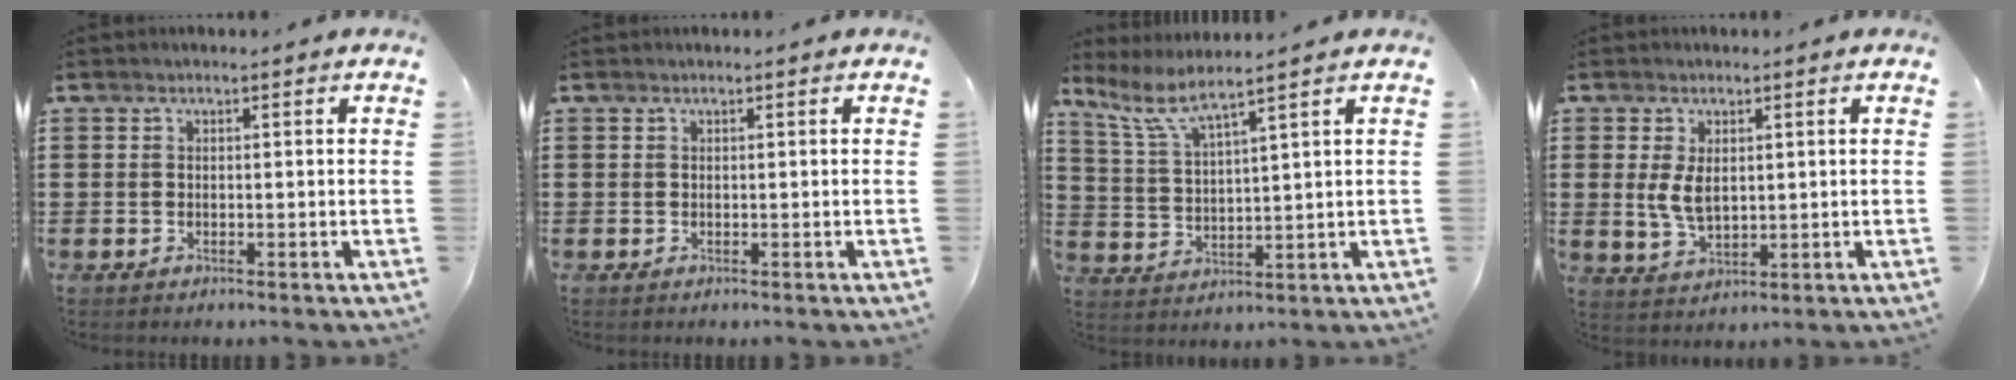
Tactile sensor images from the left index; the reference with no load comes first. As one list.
[{"total": 0.0}, {"total": 4.8, "force": [3.8, 0.2, 3.1], "torque": [-0.075, -0.017, 0.063]}, {"total": 4.9, "force": [0.9, 2.8, 3.9], "torque": [-0.095, 0.001, 0.011]}]